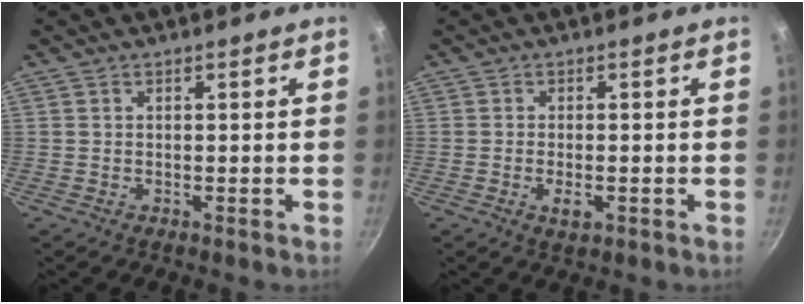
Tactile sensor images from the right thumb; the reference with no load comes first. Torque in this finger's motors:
{"motor_torque": [-0.31, 0.11, 0.47, -0.08, -0.03]}